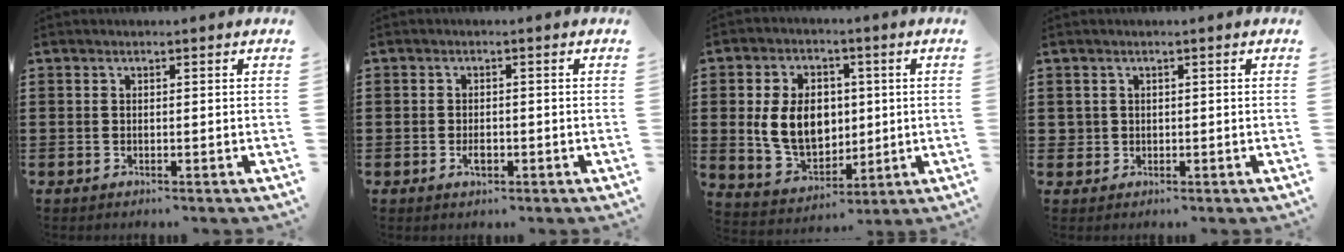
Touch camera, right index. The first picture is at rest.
{"total": 1.8, "force": [-0.7, 1.1, 1.2], "torque": [-0.024, 0.000, -0.011]}
{"total": 9.7, "force": [0.9, 7.2, 6.4], "torque": [-0.141, 0.012, 0.014]}
{"total": 1.2, "force": [0.1, 1.2, 0.1], "torque": [-0.005, 0.007, 0.001]}